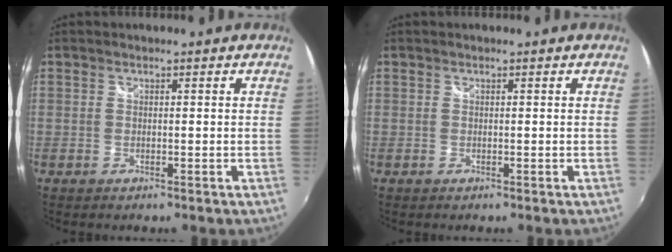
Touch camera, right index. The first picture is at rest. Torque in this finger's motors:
{"motor_torque": [0.54, 0.40, -0.04, 0.00]}